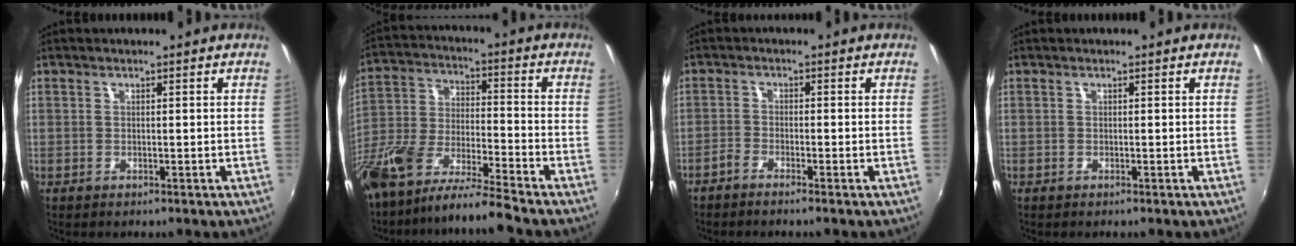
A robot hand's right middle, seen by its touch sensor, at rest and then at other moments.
{"total": 14.3, "force": [-11.4, 1.7, 8.5], "torque": [-0.177, -0.017, -0.219]}
{"total": 2.1, "force": [-1.8, 0.0, 1.1], "torque": [-0.039, 0.001, -0.039]}
{"total": 0.0}